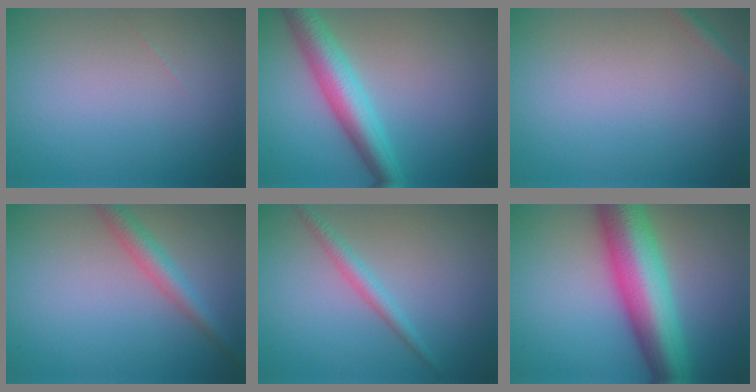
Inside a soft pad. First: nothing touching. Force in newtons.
{"total": 5.4, "press": 5.4, "slide": 0.1}
{"total": 1.0, "press": 1.0, "slide": 0.0}
{"total": 2.8, "press": 2.8, "slide": 0.1}
{"total": 1.9, "press": 1.9, "slide": 0.0}
{"total": 10.6, "press": 10.6, "slide": 0.1}